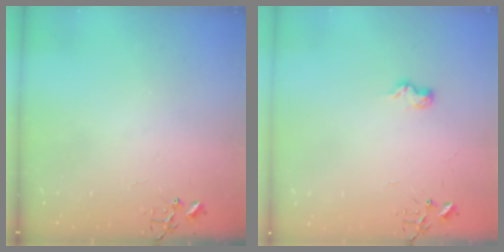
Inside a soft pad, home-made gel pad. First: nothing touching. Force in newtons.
{"total": 6.3, "press": 6.3, "slide": 0.8}